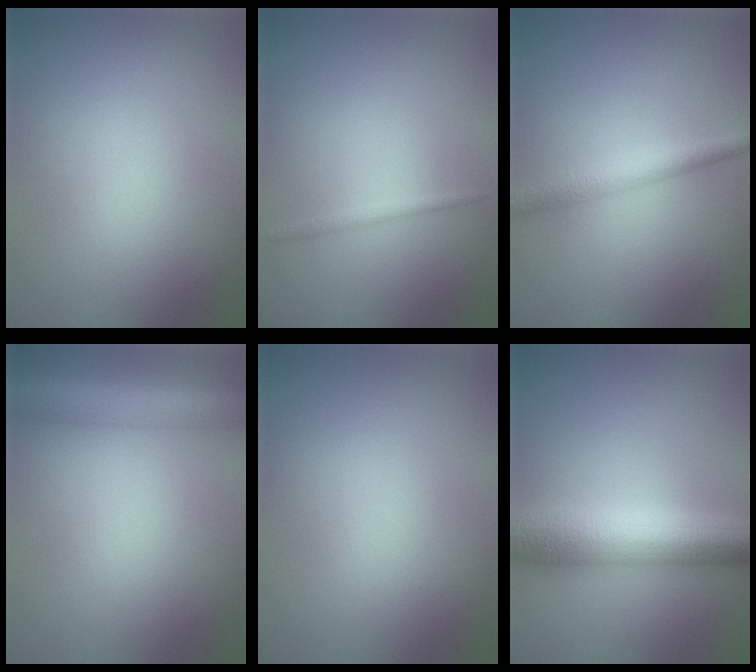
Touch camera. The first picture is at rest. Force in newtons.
{"total": 0.7, "press": 0.7, "slide": 0.0}
{"total": 2.6, "press": 2.6, "slide": 0.0}
{"total": 5.3, "press": 5.3, "slide": 0.3}
{"total": 0.0}
{"total": 7.6, "press": 7.6, "slide": 0.1}